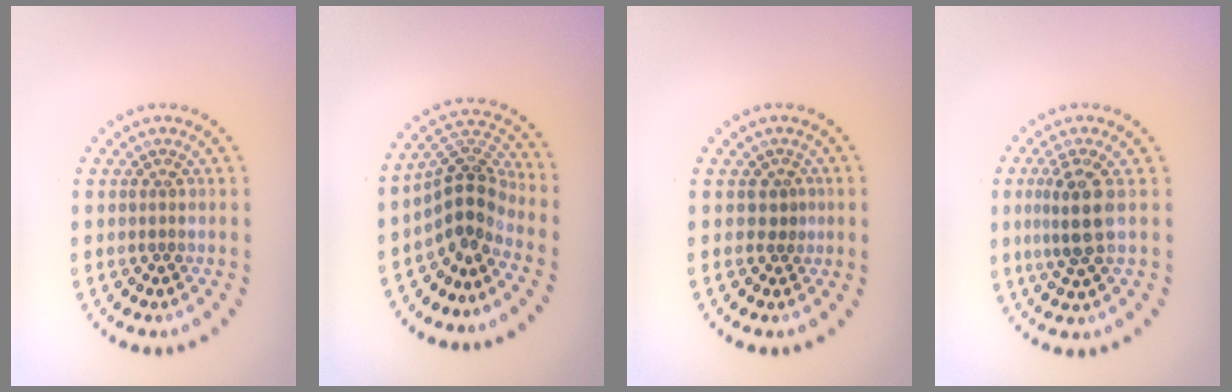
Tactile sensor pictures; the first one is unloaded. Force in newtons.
{"total": 4.0, "press": 3.0, "slide": 2.7}
{"total": 1.3, "press": 0.9, "slide": 0.9}
{"total": 3.8, "press": 3.2, "slide": 2.0}